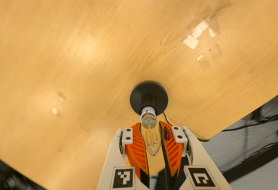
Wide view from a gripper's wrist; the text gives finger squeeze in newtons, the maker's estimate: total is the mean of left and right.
{"total": 23.0, "left": 25.3, "right": 20.8}